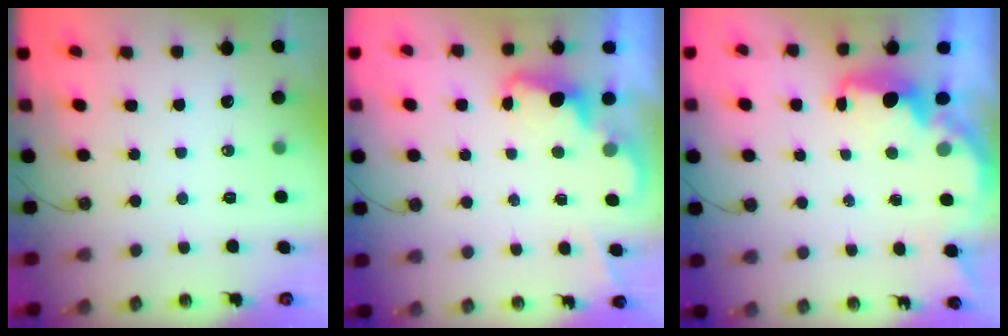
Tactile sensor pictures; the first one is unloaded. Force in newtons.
{"total": 2.4, "press": 2.4, "slide": 0.5}
{"total": 3.8, "press": 3.8, "slide": 0.5}